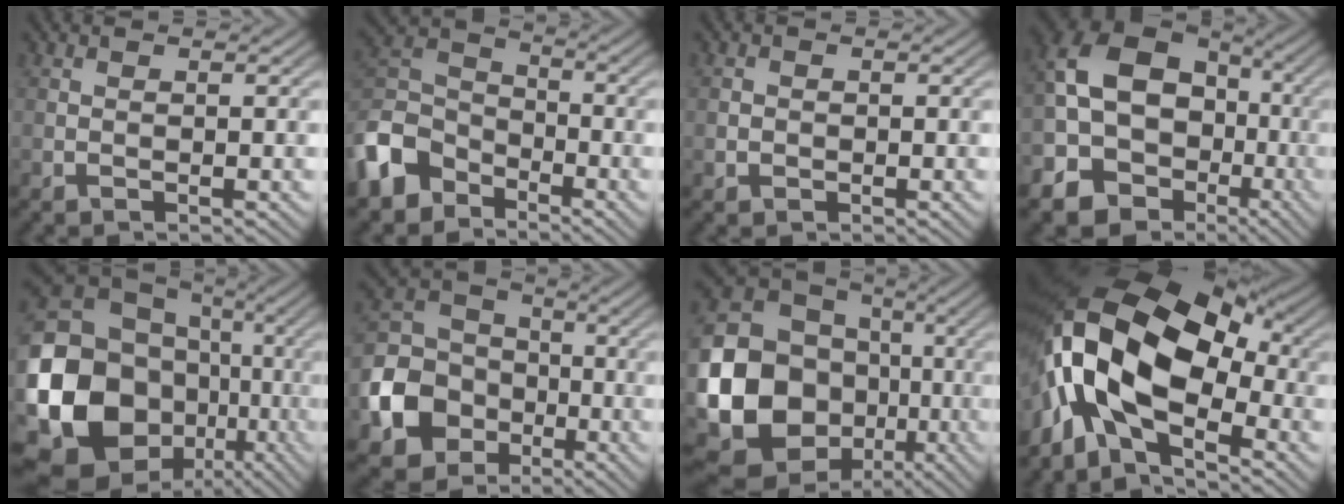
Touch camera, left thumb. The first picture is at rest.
{"total": 9.2, "force": [-5.7, 6.1, 4.0], "torque": [-0.098, -0.002, -0.144]}
{"total": 1.0, "force": [-0.3, 1.0, 0.3], "torque": [-0.003, -0.004, -0.009]}
{"total": 16.7, "force": [-3.3, 13.7, 9.0], "torque": [-0.192, -0.021, -0.057]}
{"total": 22.8, "force": [-5.4, 19.1, 11.1], "torque": [-0.263, -0.037, -0.114]}
{"total": 12.0, "force": [-4.1, 9.8, 5.6], "torque": [-0.157, -0.023, -0.092]}
{"total": 25.0, "force": [-5.3, 22.0, 10.6], "torque": [-0.258, -0.042, -0.120]}
{"total": 18.5, "force": [-2.4, 9.9, 15.4], "torque": [-0.312, 0.010, -0.054]}